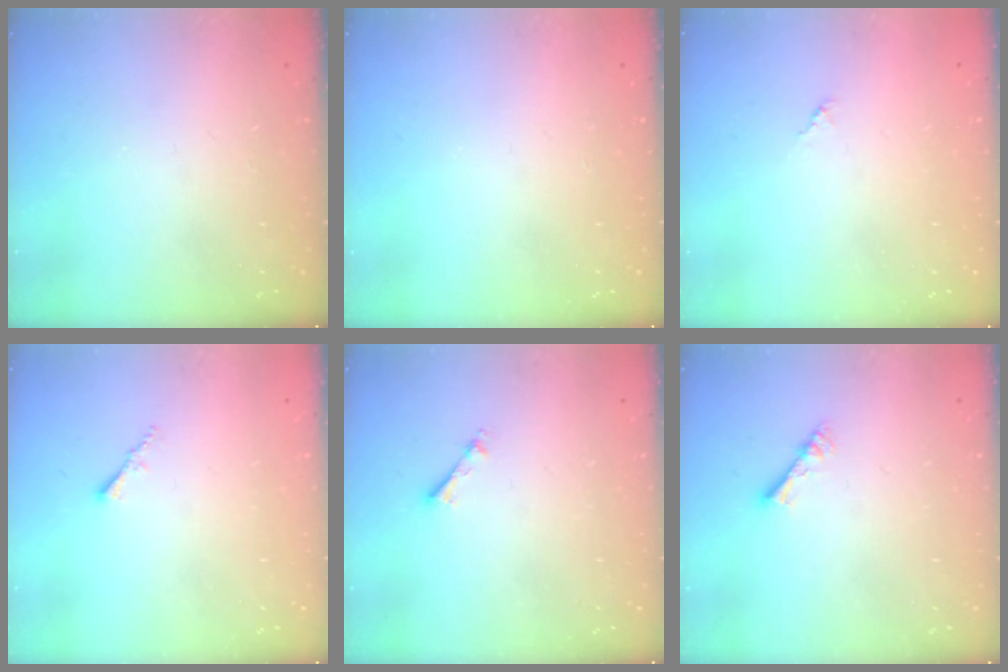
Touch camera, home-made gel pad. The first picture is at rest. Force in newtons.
{"total": 0.0}
{"total": 0.0}
{"total": 1.2, "press": 1.1, "slide": 0.4}
{"total": 2.7, "press": 2.7, "slide": 0.3}
{"total": 2.8, "press": 2.8, "slide": 0.4}